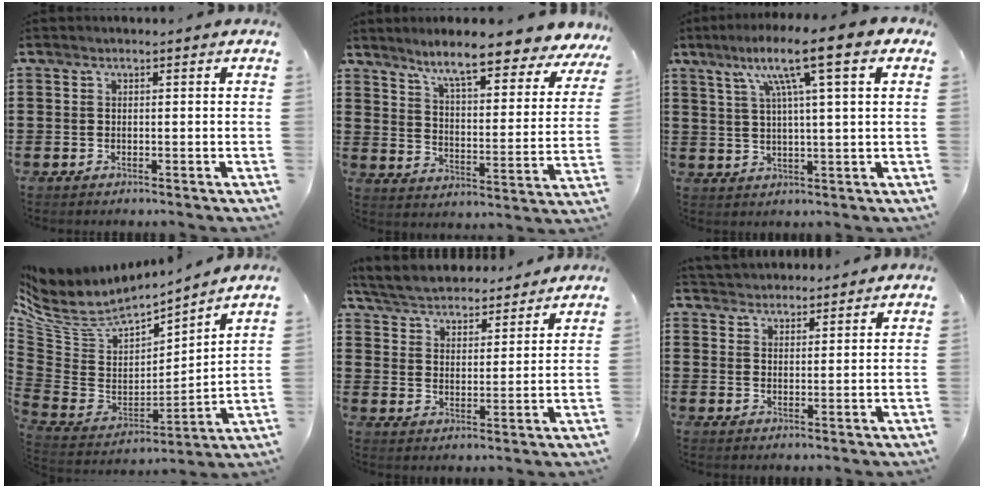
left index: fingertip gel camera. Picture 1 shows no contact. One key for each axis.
{"total": 8.9, "fx": 7.6, "fy": 0.0, "fz": 4.7, "tx": -0.103, "ty": -0.052, "tz": 0.122}
{"total": 10.5, "fx": 5.1, "fy": 0.7, "fz": 9.1, "tx": -0.188, "ty": 0.001, "tz": 0.081}
{"total": 5.5, "fx": 3.6, "fy": 2.8, "fz": 3.1, "tx": -0.089, "ty": -0.037, "tz": 0.057}
{"total": 4.9, "fx": 4.9, "fy": 0.5, "fz": 0.2, "tx": -0.030, "ty": -0.029, "tz": 0.085}
{"total": 3.0, "fx": 2.8, "fy": 0.8, "fz": -0.6, "tx": 0.001, "ty": -0.004, "tz": 0.055}